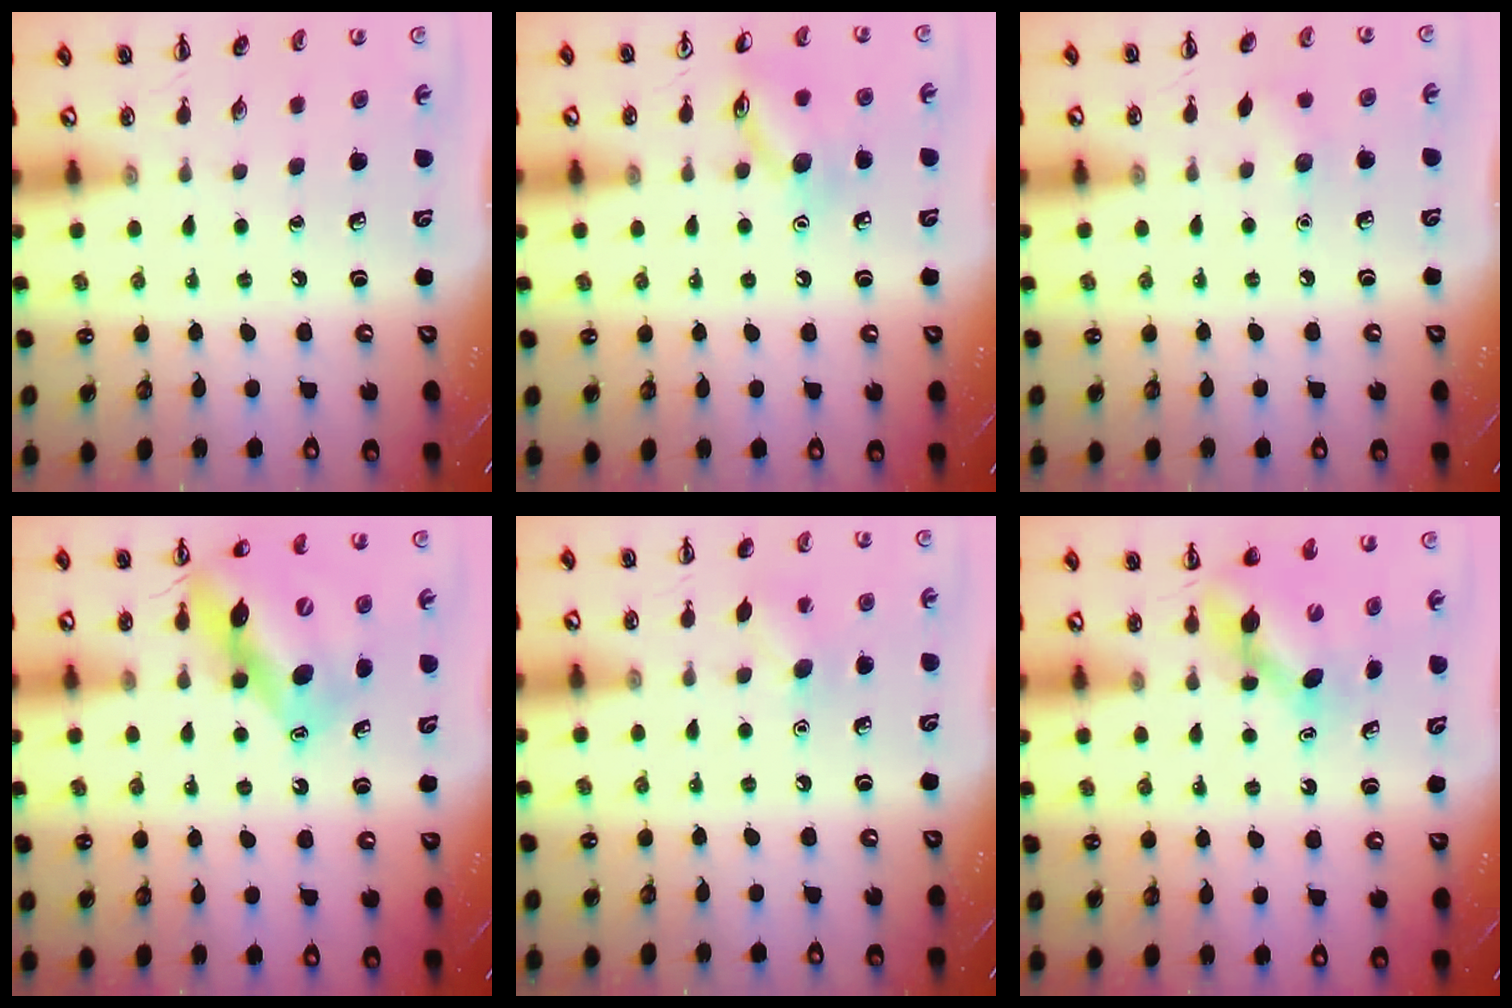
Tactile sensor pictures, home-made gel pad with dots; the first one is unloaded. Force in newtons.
{"total": 11.3, "press": 11.3, "slide": 0.6}
{"total": 5.4, "press": 5.2, "slide": 1.6}
{"total": 13.4, "press": 12.8, "slide": 4.1}
{"total": 8.1, "press": 7.9, "slide": 1.7}
{"total": 5.2, "press": 5.2, "slide": 0.3}